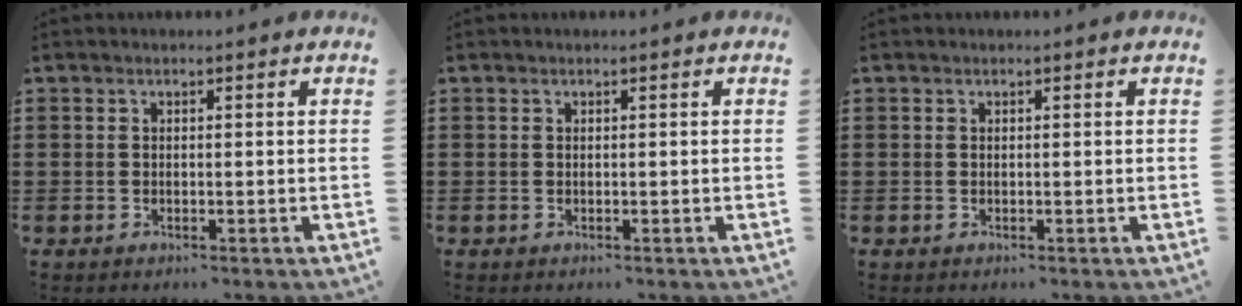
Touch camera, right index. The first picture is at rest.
{"total": 0.0}
{"total": 0.0}